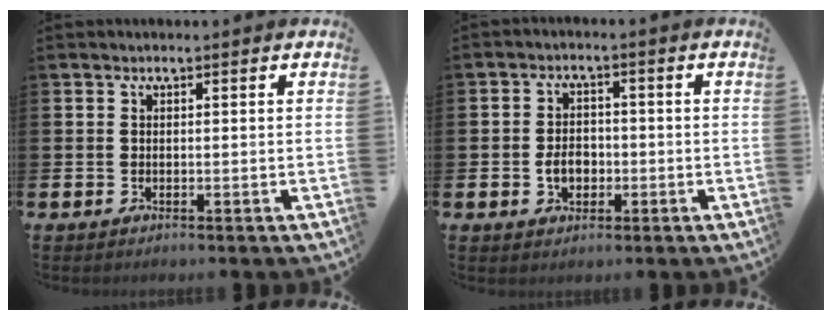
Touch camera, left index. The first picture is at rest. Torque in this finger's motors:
{"motor_torque": [0.72, 0.23, 0.09, 0.11]}